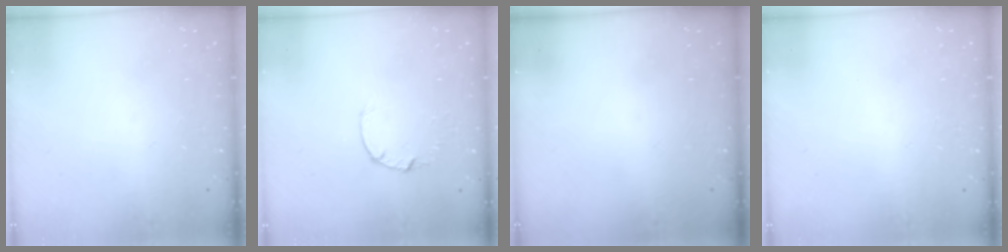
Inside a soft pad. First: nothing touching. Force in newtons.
{"total": 2.6, "press": 2.6, "slide": 0.4}
{"total": 0.0}
{"total": 2.6, "press": 2.6, "slide": 0.2}